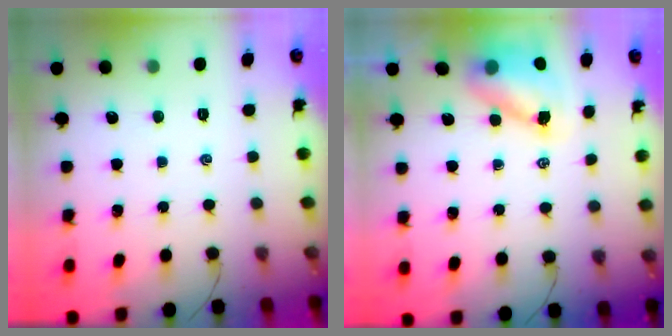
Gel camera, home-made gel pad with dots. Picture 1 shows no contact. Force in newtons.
{"total": 8.1, "press": 8.0, "slide": 1.1}